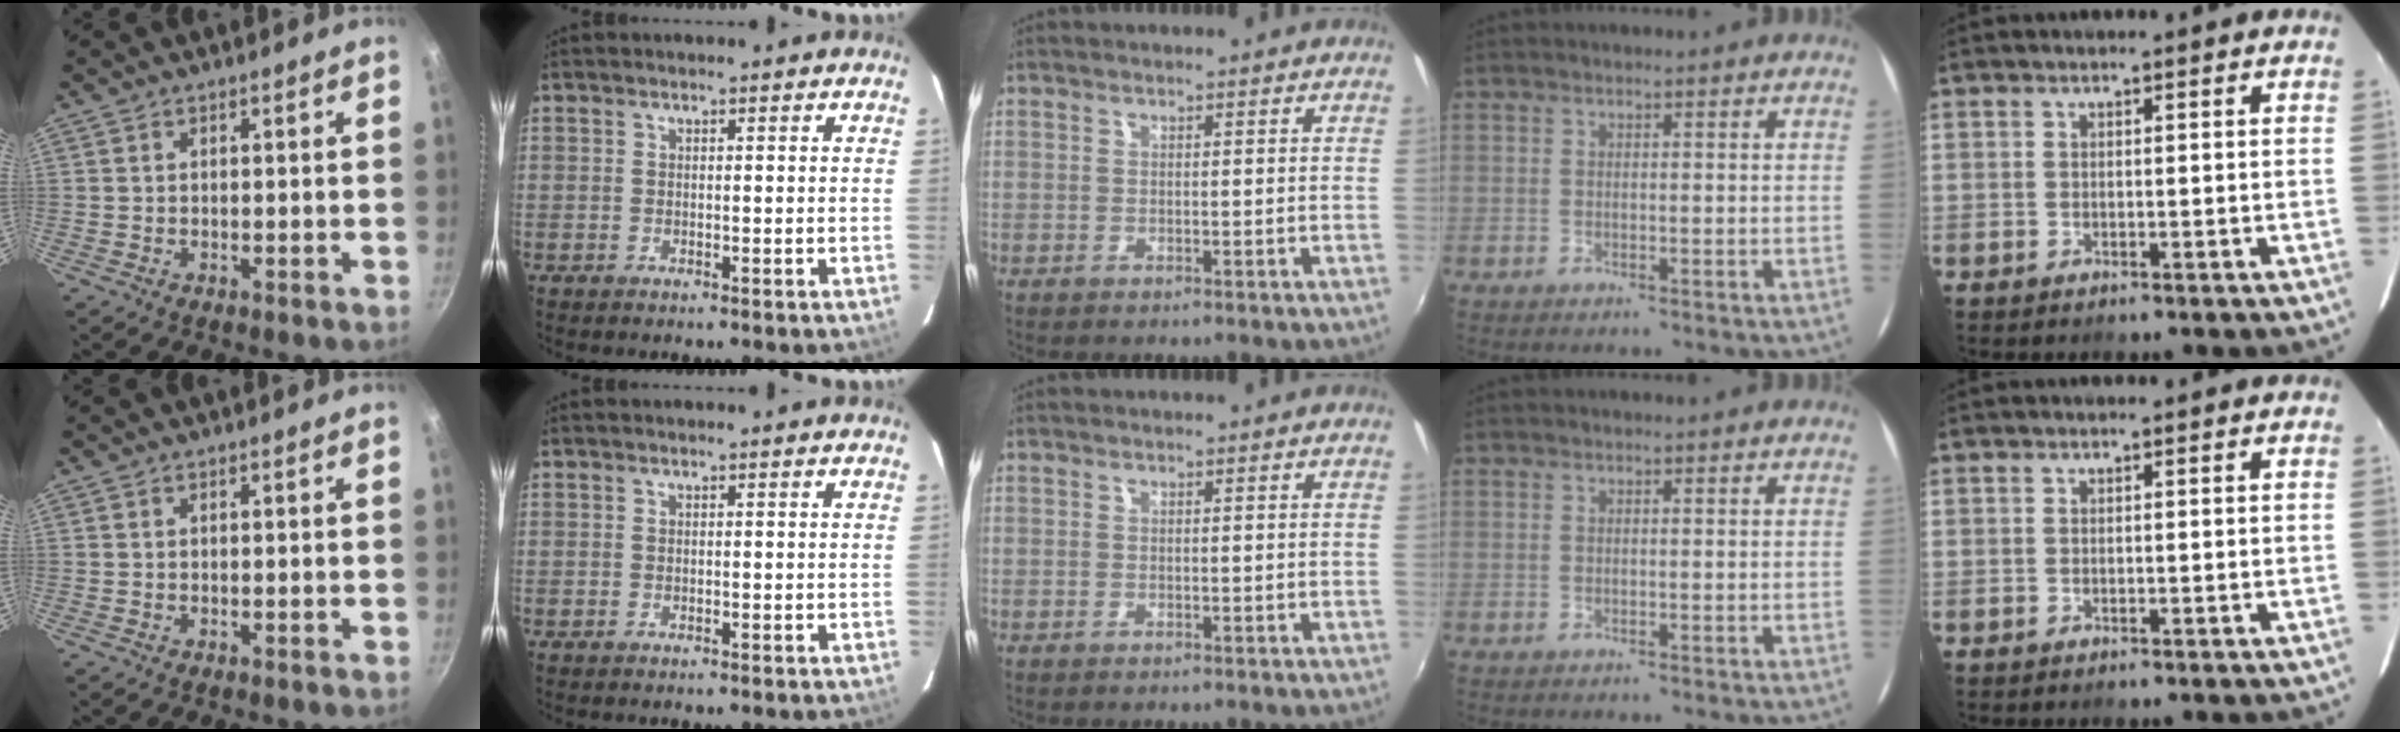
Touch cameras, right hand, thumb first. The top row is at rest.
{}